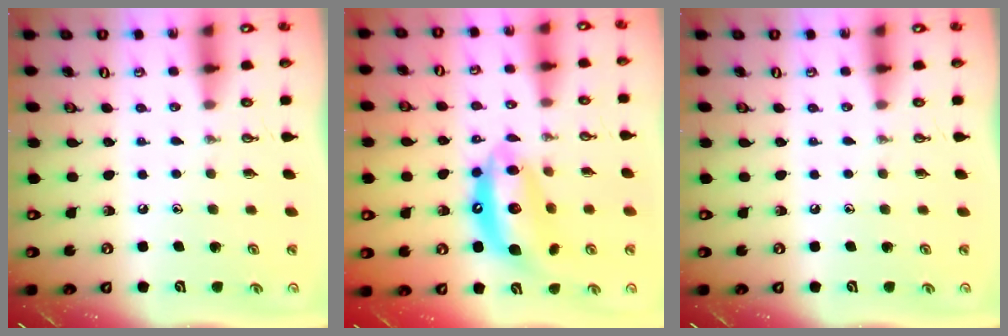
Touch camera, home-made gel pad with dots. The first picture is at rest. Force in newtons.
{"total": 13.0, "press": 12.9, "slide": 1.5}
{"total": 0.0}